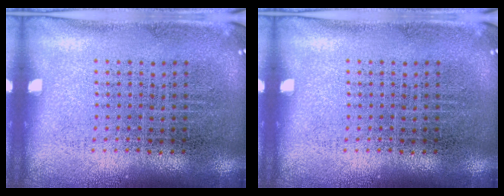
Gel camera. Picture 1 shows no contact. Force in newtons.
{"total": 0.0}